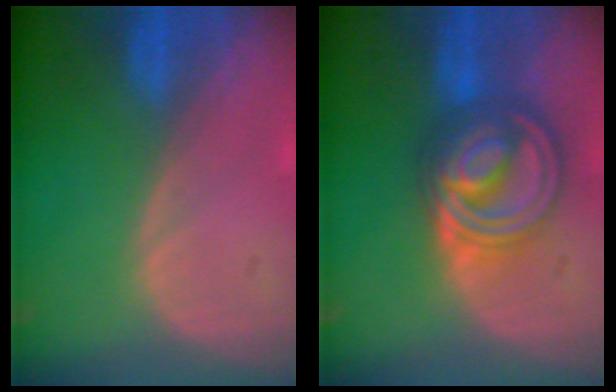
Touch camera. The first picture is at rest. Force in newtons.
{"total": 9.3, "press": 9.3, "slide": 0.7}